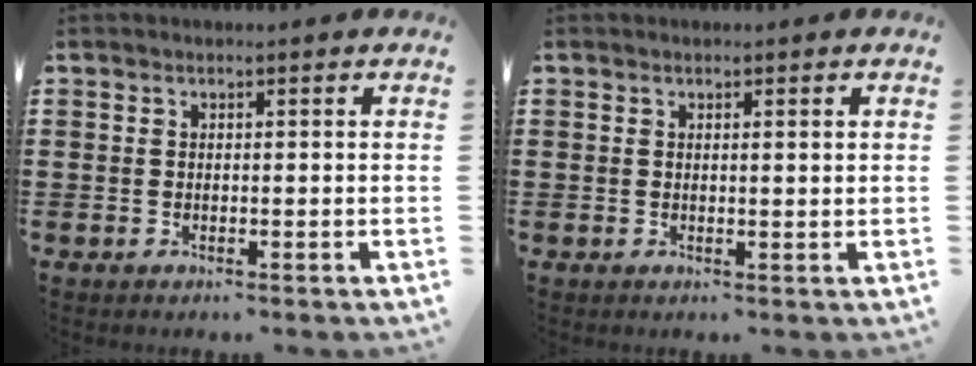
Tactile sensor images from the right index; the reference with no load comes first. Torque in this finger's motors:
{"motor_torque": [-0.36, 0.13, -0.01, -0.01]}